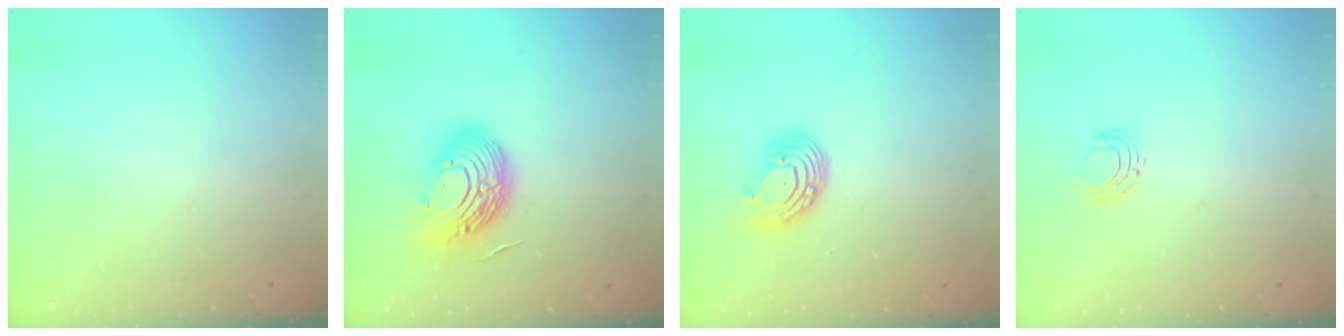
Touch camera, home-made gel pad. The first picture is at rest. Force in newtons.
{"total": 14.6, "press": 14.5, "slide": 1.7}
{"total": 8.9, "press": 8.8, "slide": 0.8}
{"total": 5.7, "press": 5.7, "slide": 0.4}